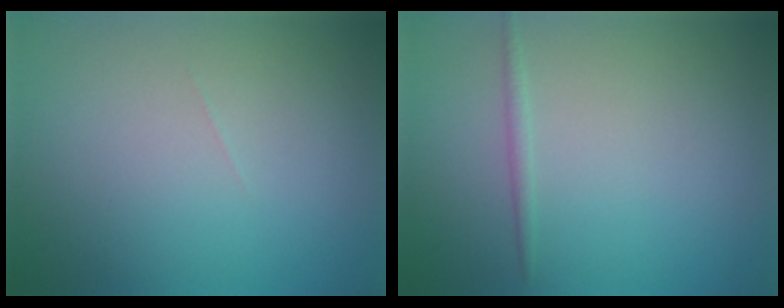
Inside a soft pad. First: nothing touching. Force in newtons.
{"total": 0.8, "press": 0.8, "slide": 0.1}